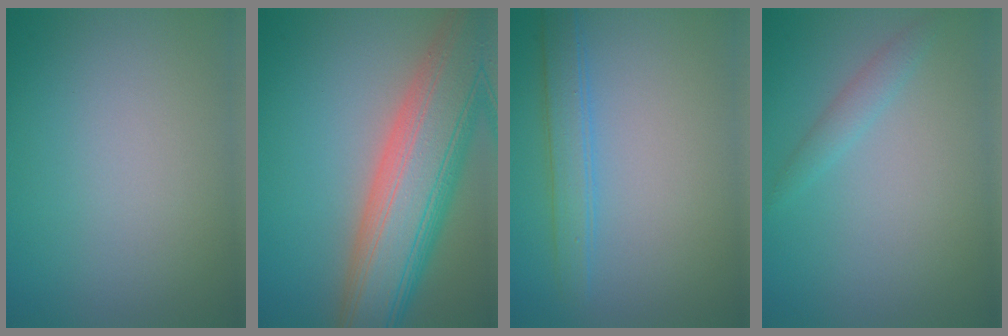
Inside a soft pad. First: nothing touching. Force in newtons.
{"total": 12.4, "press": 12.4, "slide": 0.8}
{"total": 2.7, "press": 2.7, "slide": 0.1}
{"total": 1.5, "press": 1.5, "slide": 0.1}